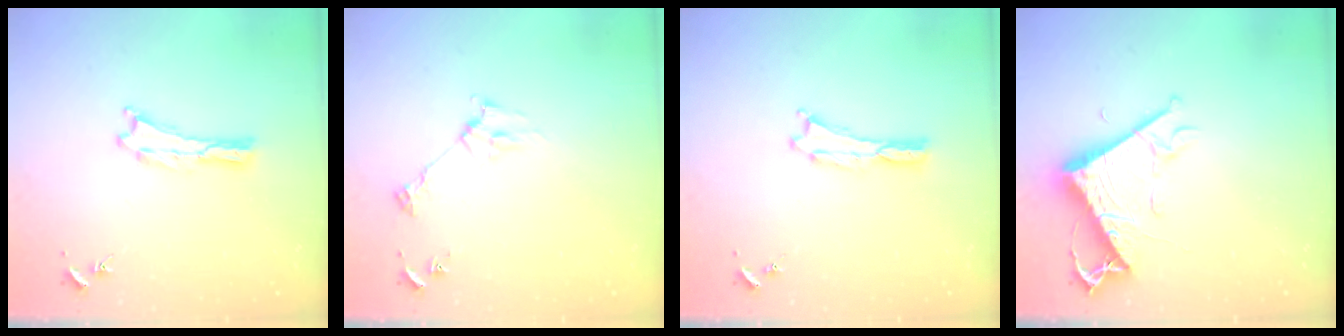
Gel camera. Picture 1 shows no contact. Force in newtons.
{"total": 2.8, "press": 2.8, "slide": 0.3}
{"total": 0.0}
{"total": 9.6, "press": 9.6, "slide": 0.9}